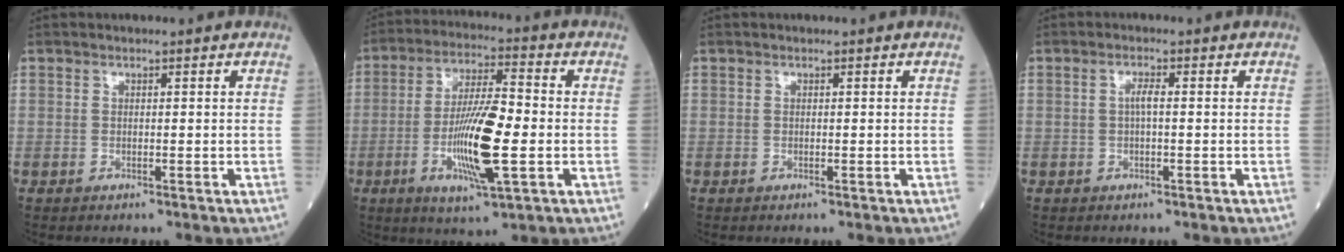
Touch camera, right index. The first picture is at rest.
{"total": 12.6, "force": [-2.7, 1.8, 12.2], "torque": [-0.229, -0.007, -0.049]}
{"total": 0.0}
{"total": 1.6, "force": [0.0, 0.2, 1.6], "torque": [-0.032, 0.004, -0.001]}